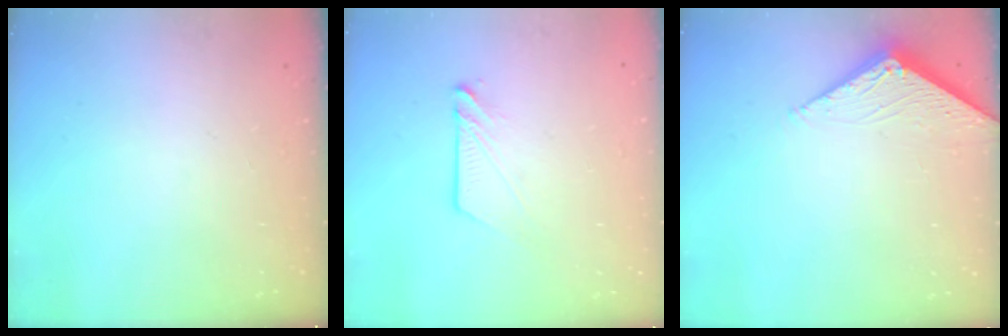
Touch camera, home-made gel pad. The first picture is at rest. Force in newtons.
{"total": 5.6, "press": 5.6, "slide": 0.3}
{"total": 3.0, "press": 3.0, "slide": 0.5}